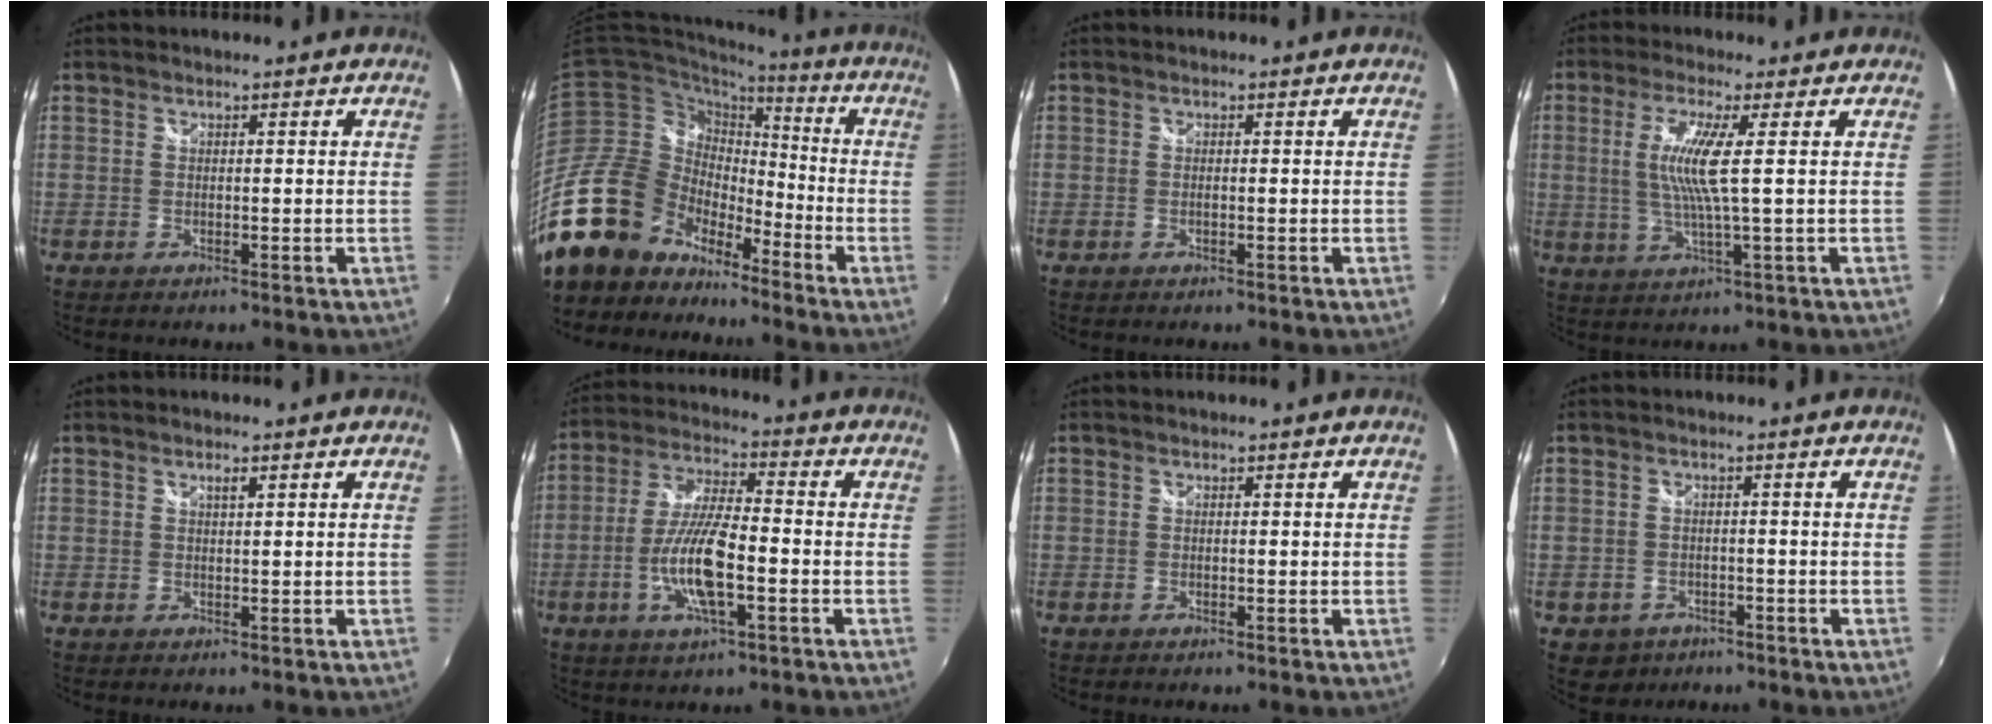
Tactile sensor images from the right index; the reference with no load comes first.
{"total": 21.4, "force": [-16.2, 11.7, 7.8], "torque": [-0.168, 0.009, -0.291]}
{"total": 0.5, "force": [-0.2, 0.0, 0.5], "torque": [-0.010, 0.001, -0.005]}
{"total": 7.4, "force": [1.0, -0.6, 7.3], "torque": [-0.146, -0.010, 0.023]}
{"total": 1.0, "force": [0.6, 0.2, 0.8], "torque": [-0.012, 0.002, 0.010]}
{"total": 11.7, "force": [-3.5, 3.0, 10.8], "torque": [-0.221, -0.003, -0.068]}
{"total": 0.0}
{"total": 4.2, "force": [-2.0, 3.6, 1.0], "torque": [-0.031, -0.001, -0.024]}